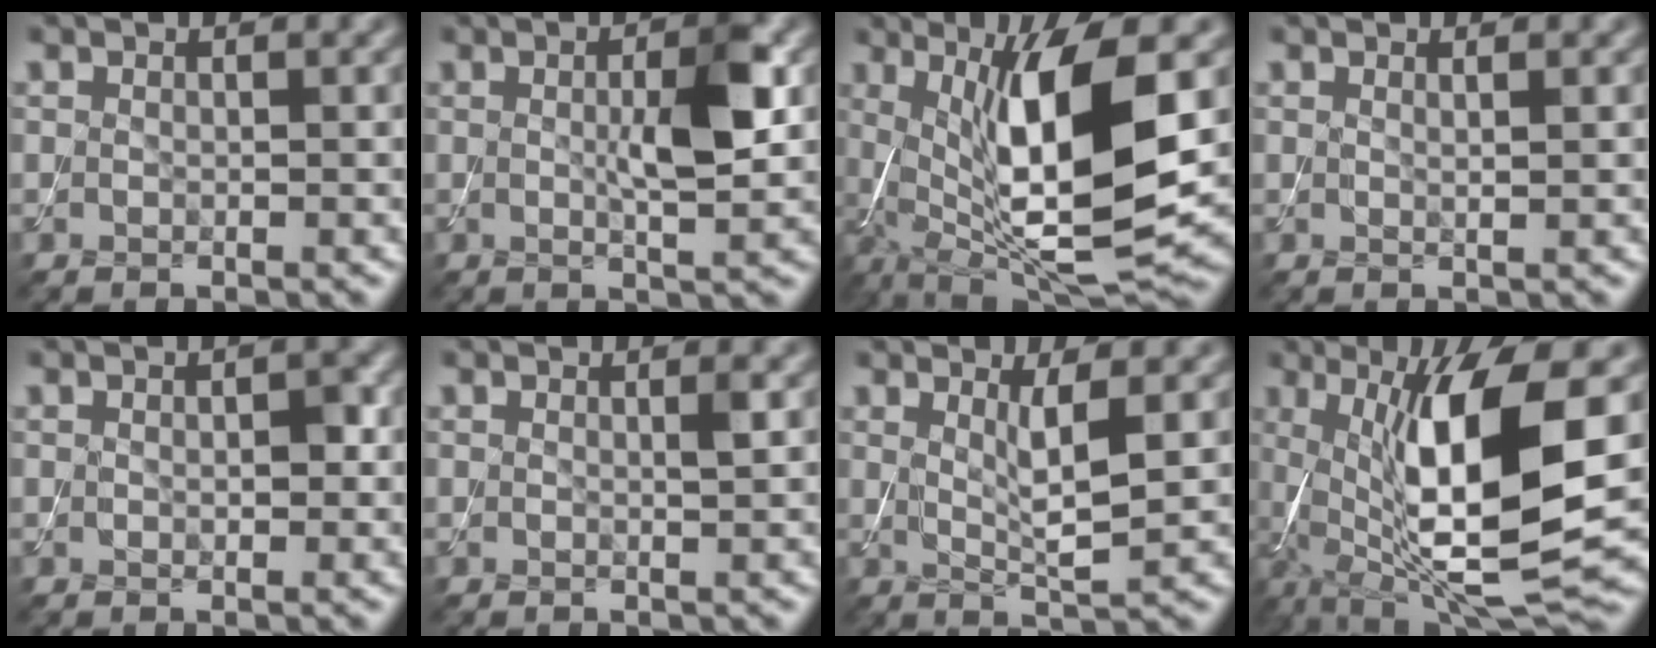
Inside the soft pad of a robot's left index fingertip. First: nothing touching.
{"total": 4.6, "force": [0.4, 1.0, 4.5], "torque": [-0.079, 0.001, 0.007]}
{"total": 12.2, "force": [1.4, 3.2, 11.7], "torque": [-0.199, -0.010, 0.033]}
{"total": 0.9, "force": [0.4, 0.3, 0.8], "torque": [-0.006, 0.001, 0.004]}
{"total": 1.8, "force": [0.1, 0.9, 1.5], "torque": [-0.024, 0.002, 0.003]}
{"total": 0.8, "force": [0.2, 0.1, 0.7], "torque": [-0.011, 0.001, 0.001]}
{"total": 3.5, "force": [1.0, 0.6, 3.3], "torque": [-0.058, -0.011, 0.021]}
{"total": 13.6, "force": [1.0, 3.6, 13.1], "torque": [-0.228, -0.013, 0.023]}